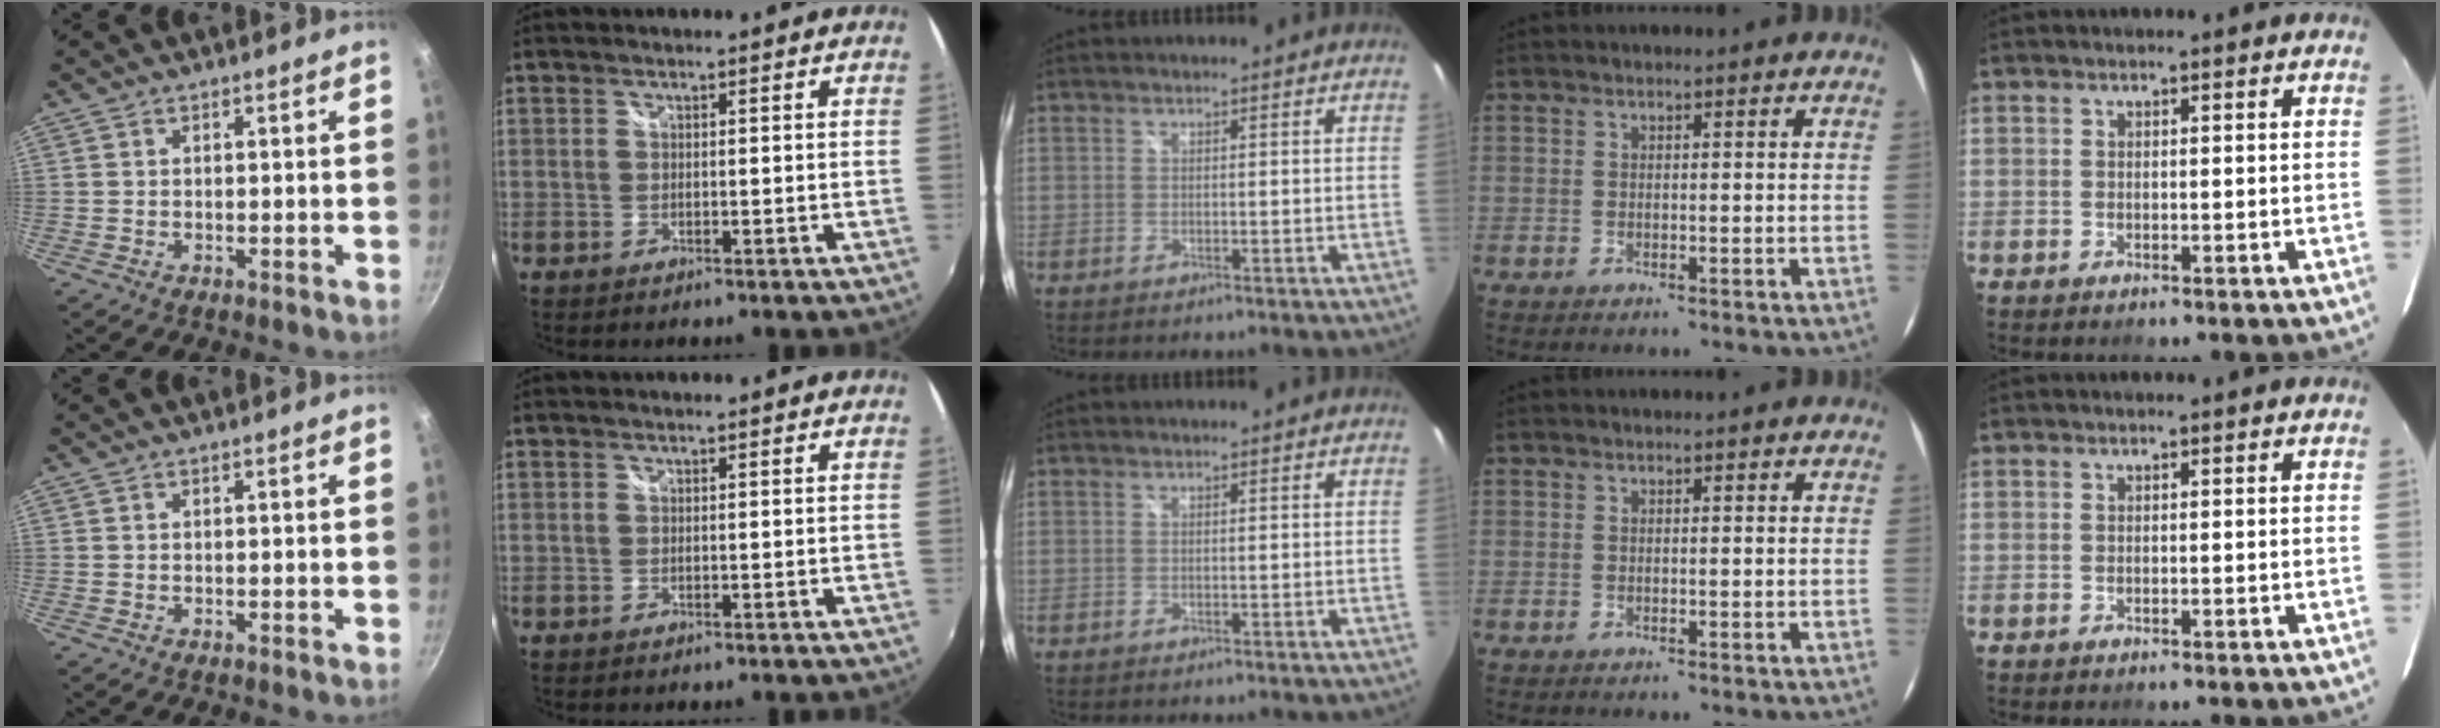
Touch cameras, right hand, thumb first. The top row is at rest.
{}